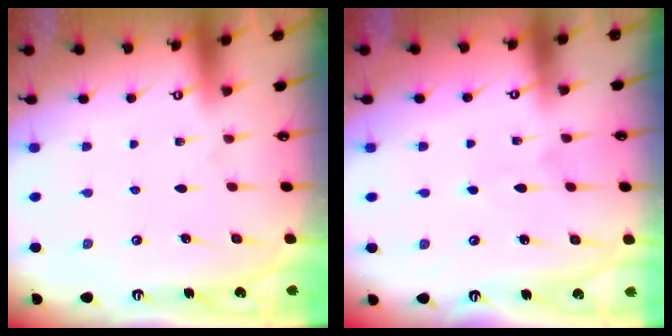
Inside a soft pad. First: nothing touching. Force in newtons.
{"total": 3.6, "press": 3.6, "slide": 0.3}